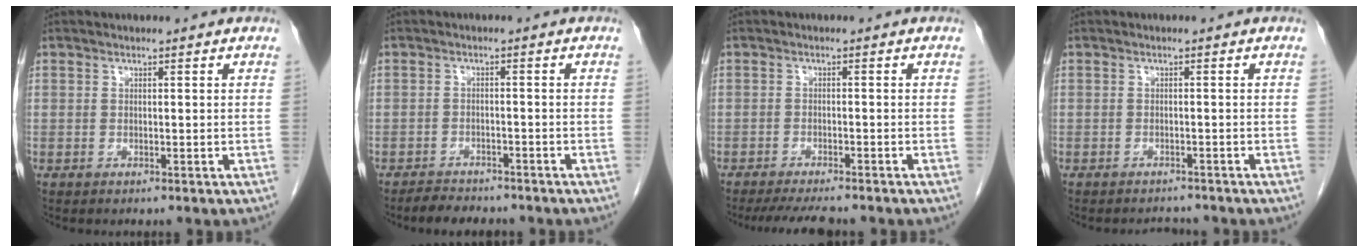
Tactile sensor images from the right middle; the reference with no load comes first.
{"total": 4.5, "force": [-4.0, 1.6, 1.2], "torque": [-0.027, -0.007, -0.060]}
{"total": 6.9, "force": [-6.0, 0.9, 3.2], "torque": [-0.045, -0.015, -0.092]}
{"total": 2.5, "force": [-2.4, 0.6, 0.0], "torque": [-0.002, -0.007, -0.034]}